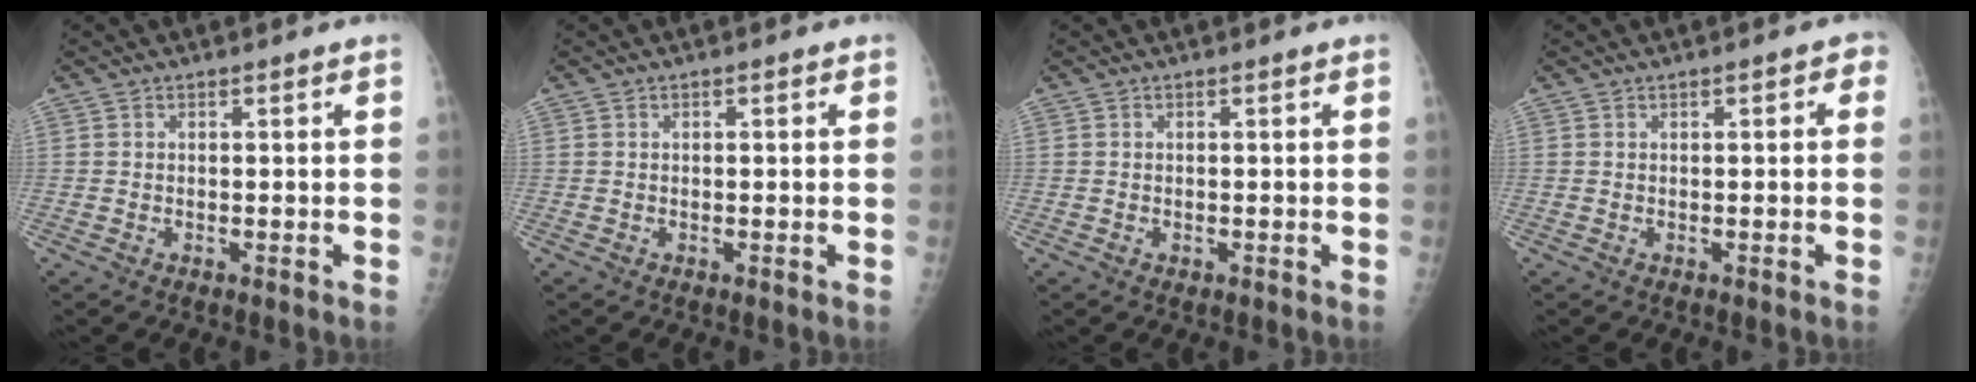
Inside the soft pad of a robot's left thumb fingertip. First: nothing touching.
{"total": 0.8, "force": [0.2, 0.4, 0.7], "torque": [-0.005, 0.003, -0.001]}
{"total": 0.6, "force": [-0.2, 0.5, 0.4], "torque": [-0.003, 0.003, -0.003]}
{"total": 2.4, "force": [0.5, 1.2, 2.0], "torque": [-0.015, 0.006, -0.001]}